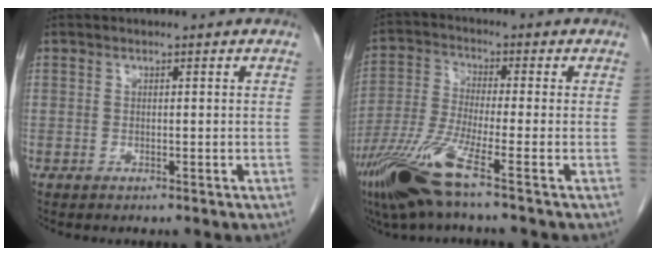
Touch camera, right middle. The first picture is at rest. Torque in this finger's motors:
{"motor_torque": [1.26, -0.88, 0.46, 0.21]}